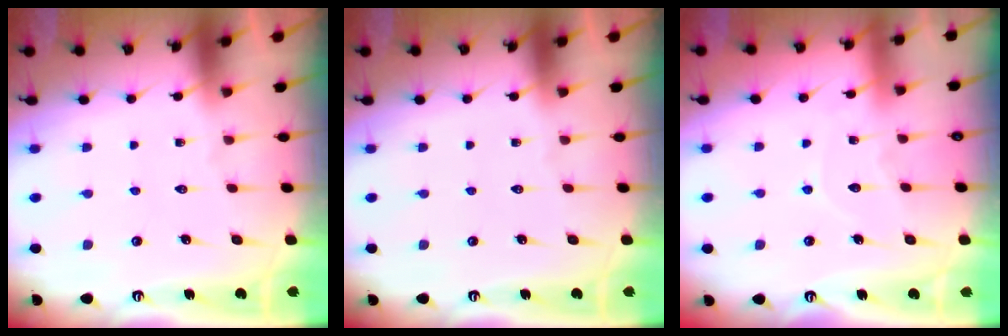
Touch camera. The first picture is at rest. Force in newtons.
{"total": 0.0}
{"total": 6.0, "press": 6.0, "slide": 0.6}